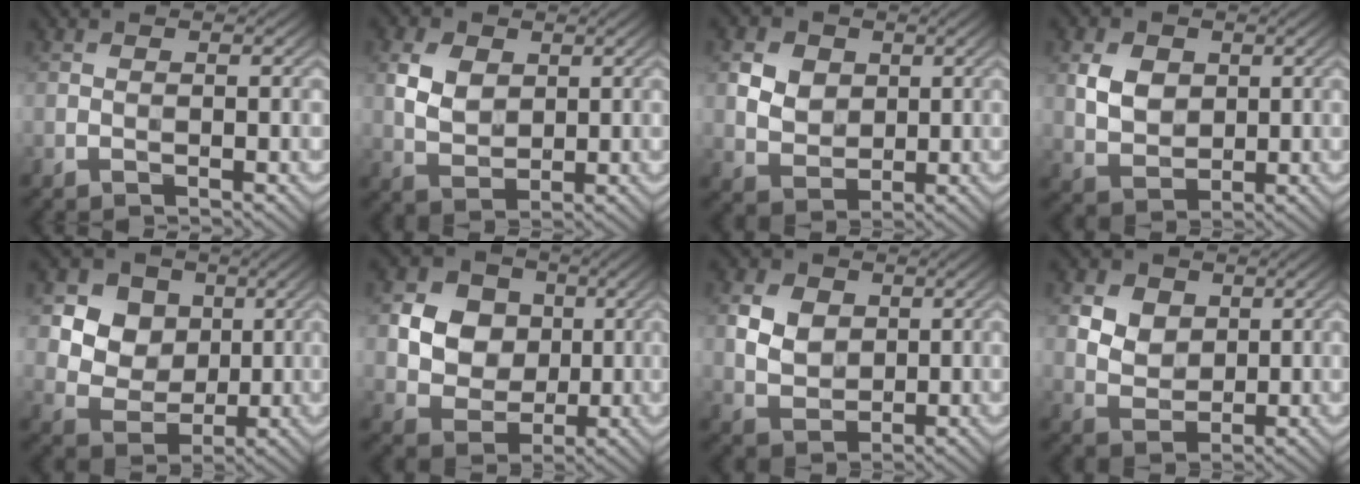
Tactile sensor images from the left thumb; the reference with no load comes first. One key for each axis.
{"total": 5.3, "fx": 1.7, "fy": 3.7, "fz": 3.4, "tx": -0.080, "ty": 0.004, "tz": 0.032}
{"total": 5.8, "fx": 2.0, "fy": 4.6, "fz": 2.9, "tx": -0.093, "ty": -0.001, "tz": 0.030}
{"total": 5.5, "fx": 1.4, "fy": 4.3, "fz": 3.2, "tx": -0.076, "ty": -0.001, "tz": 0.026}
{"total": 9.3, "fx": 3.4, "fy": 7.6, "fz": 4.2, "tx": -0.123, "ty": -0.005, "tz": 0.074}
{"total": 8.4, "fx": 1.6, "fy": 7.2, "fz": 4.0, "tx": -0.104, "ty": 0.007, "tz": 0.021}
{"total": 5.7, "fx": 1.6, "fy": 4.5, "fz": 3.3, "tx": -0.085, "ty": 0.000, "tz": 0.025}
{"total": 6.3, "fx": 2.7, "fy": 4.7, "fz": 3.3, "tx": -0.102, "ty": -0.002, "tz": 0.049}